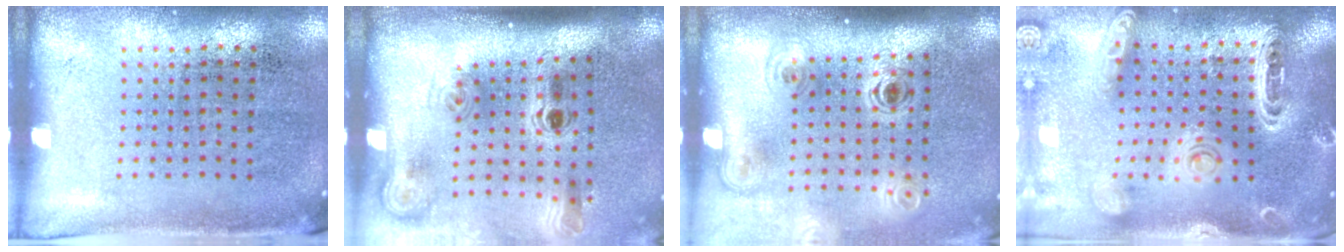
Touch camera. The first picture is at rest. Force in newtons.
{"total": 2.2, "press": 1.5, "slide": 1.7}
{"total": 2.0, "press": 1.4, "slide": 1.5}
{"total": 1.9, "press": 1.9, "slide": 0.5}